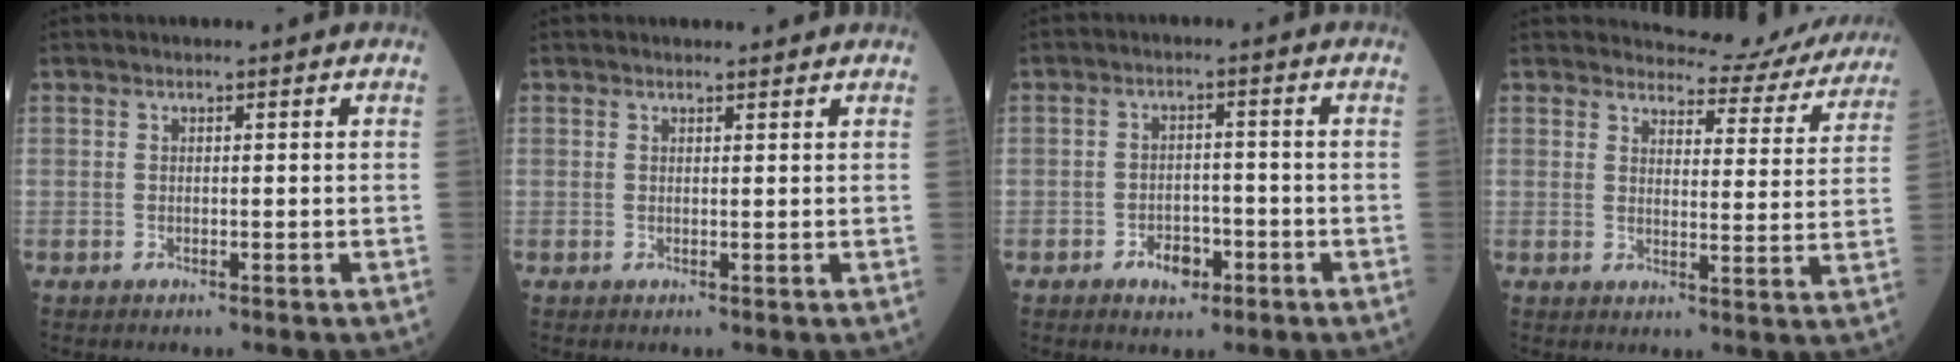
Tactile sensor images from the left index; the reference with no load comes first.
{"total": 1.8, "force": [1.8, 0.3, 0.2], "torque": [-0.011, 0.004, 0.023]}
{"total": 4.0, "force": [-2.2, 2.4, 2.3], "torque": [-0.037, 0.005, -0.031]}
{"total": 12.5, "force": [12.0, 3.1, 1.2], "torque": [0.005, -0.033, 0.121]}